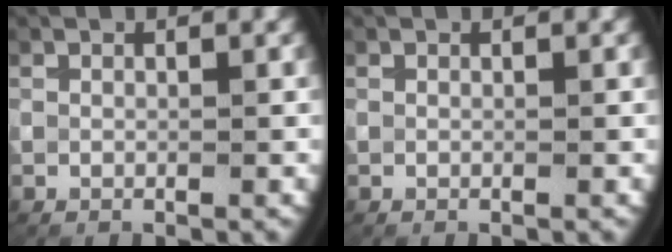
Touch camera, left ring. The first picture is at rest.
{"total": 0.0}